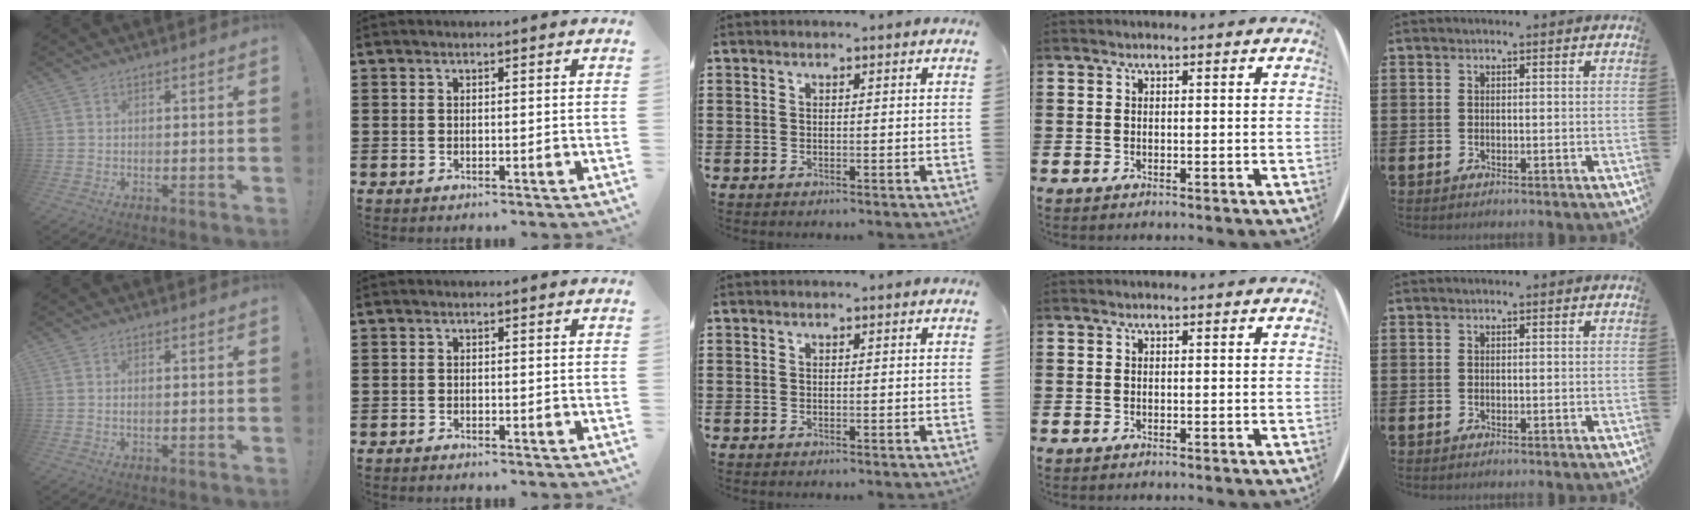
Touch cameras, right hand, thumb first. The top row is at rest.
{"thumb": {"total": 0.8, "force": [-0.1, 0.3, 0.7], "torque": [-0.019, 0.004, -0.001]}, "index": {"total": 0.7, "force": [-0.7, 0.0, 0.1], "torque": [-0.002, -0.001, -0.015]}}